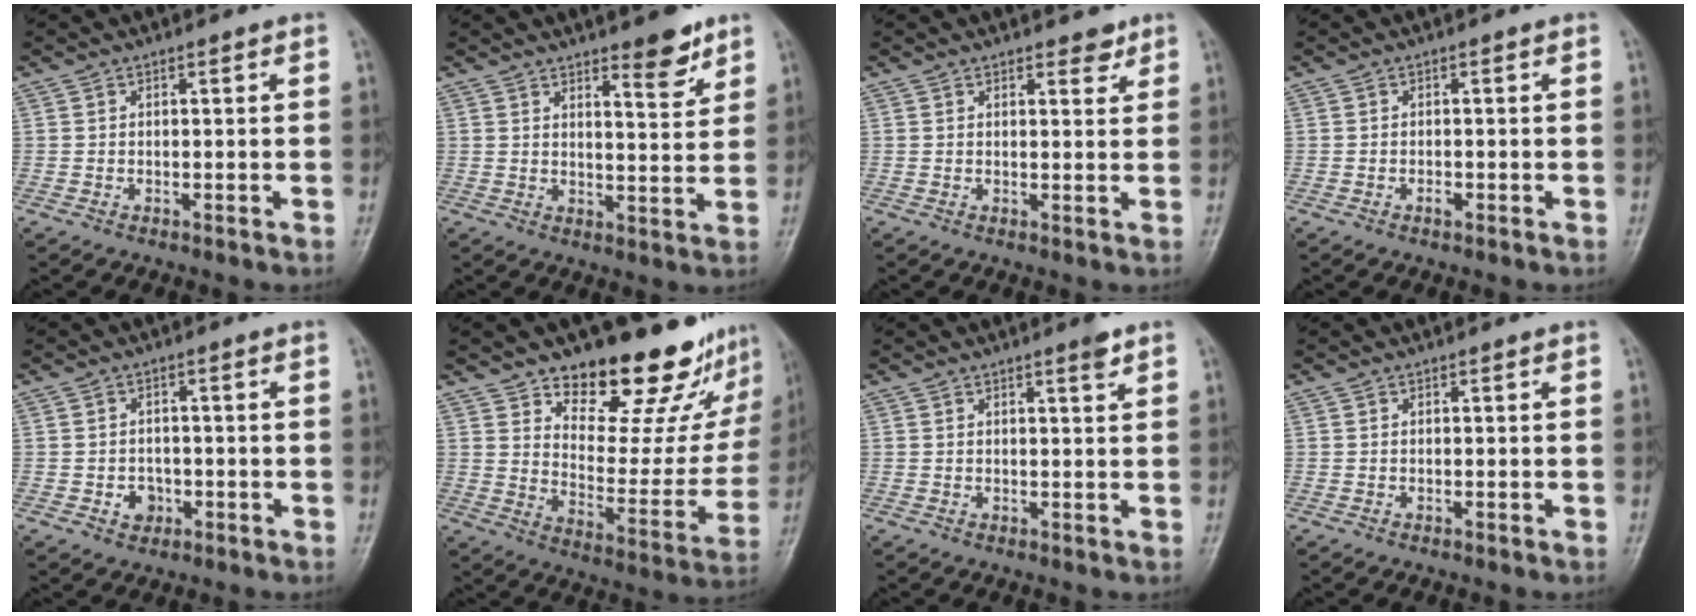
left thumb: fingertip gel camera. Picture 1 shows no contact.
{"total": 6.7, "force": [4.7, 1.9, 4.5], "torque": [-0.046, -0.034, 0.064]}
{"total": 2.5, "force": [1.9, 1.3, 1.1], "torque": [0.002, -0.011, 0.023]}
{"total": 1.0, "force": [-0.5, 0.6, 0.6], "torque": [-0.009, 0.003, -0.009]}
{"total": 3.3, "force": [-1.1, 2.8, 1.4], "torque": [-0.005, 0.007, -0.015]}
{"total": 22.4, "force": [17.3, 9.3, 10.7], "torque": [-0.094, -0.123, 0.240]}
{"total": 1.9, "force": [1.3, 0.2, 1.3], "torque": [-0.019, -0.008, 0.019]}
{"total": 0.0}